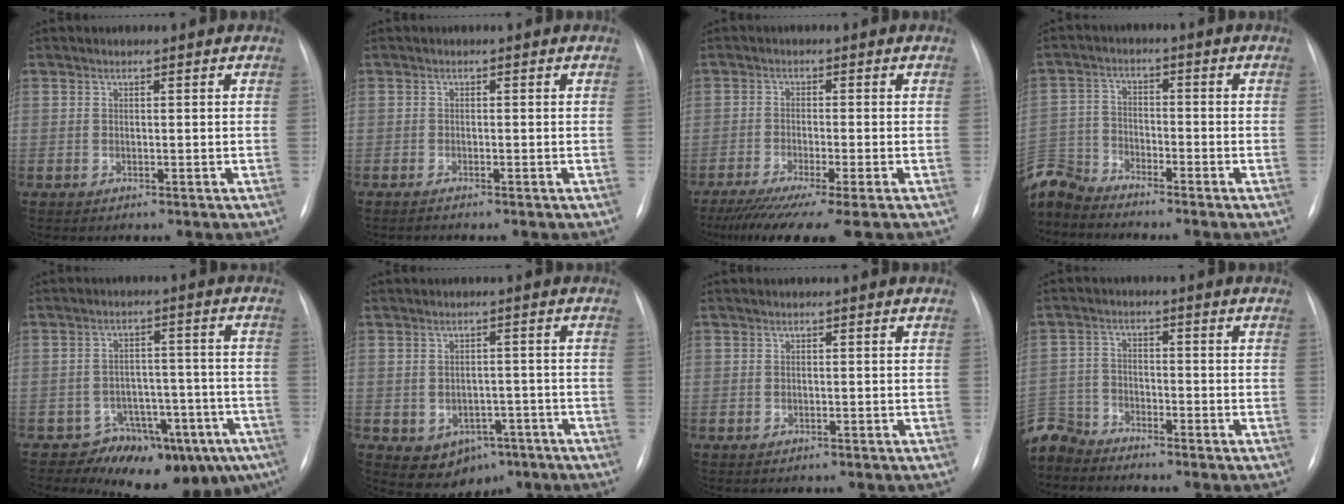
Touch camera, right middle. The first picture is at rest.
{"total": 0.8, "force": [-0.6, -0.2, 0.4], "torque": [-0.008, -0.001, -0.011]}
{"total": 10.0, "force": [-7.6, -0.7, 6.4], "torque": [-0.096, -0.033, -0.118]}
{"total": 7.8, "force": [-7.8, 1.0, 0.4], "torque": [-0.019, 0.003, -0.161]}
{"total": 11.8, "force": [-8.5, 6.2, 5.4], "torque": [-0.031, 0.055, -0.110]}
{"total": 6.8, "force": [-3.3, 5.1, 3.1], "torque": [-0.043, 0.014, -0.034]}
{"total": 0.8, "force": [0.5, 0.5, 0.2], "torque": [0.001, 0.003, 0.009]}
{"total": 6.2, "force": [-6.0, 1.6, -0.6], "torque": [0.011, -0.001, -0.128]}